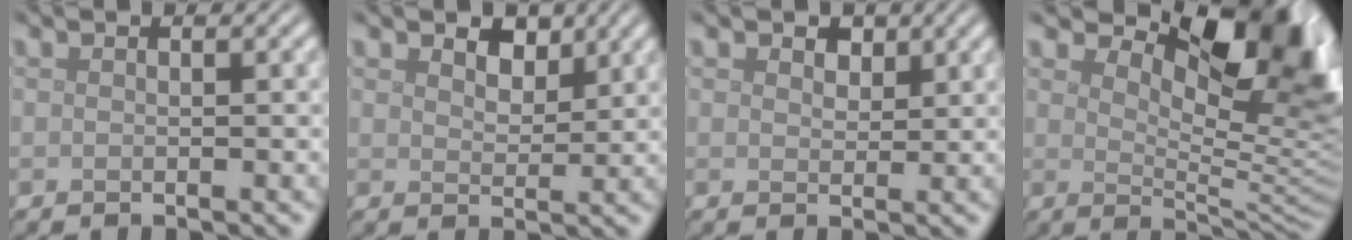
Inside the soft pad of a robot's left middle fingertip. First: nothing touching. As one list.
[{"total": 2.4, "force": [1.7, 1.3, 1.1], "torque": [-0.025, -0.005, 0.025]}, {"total": 1.6, "force": [1.1, 1.0, 0.6], "torque": [-0.011, -0.005, 0.015]}, {"total": 12.1, "force": [6.4, 5.1, 9.0], "torque": [-0.121, 0.000, 0.110]}]